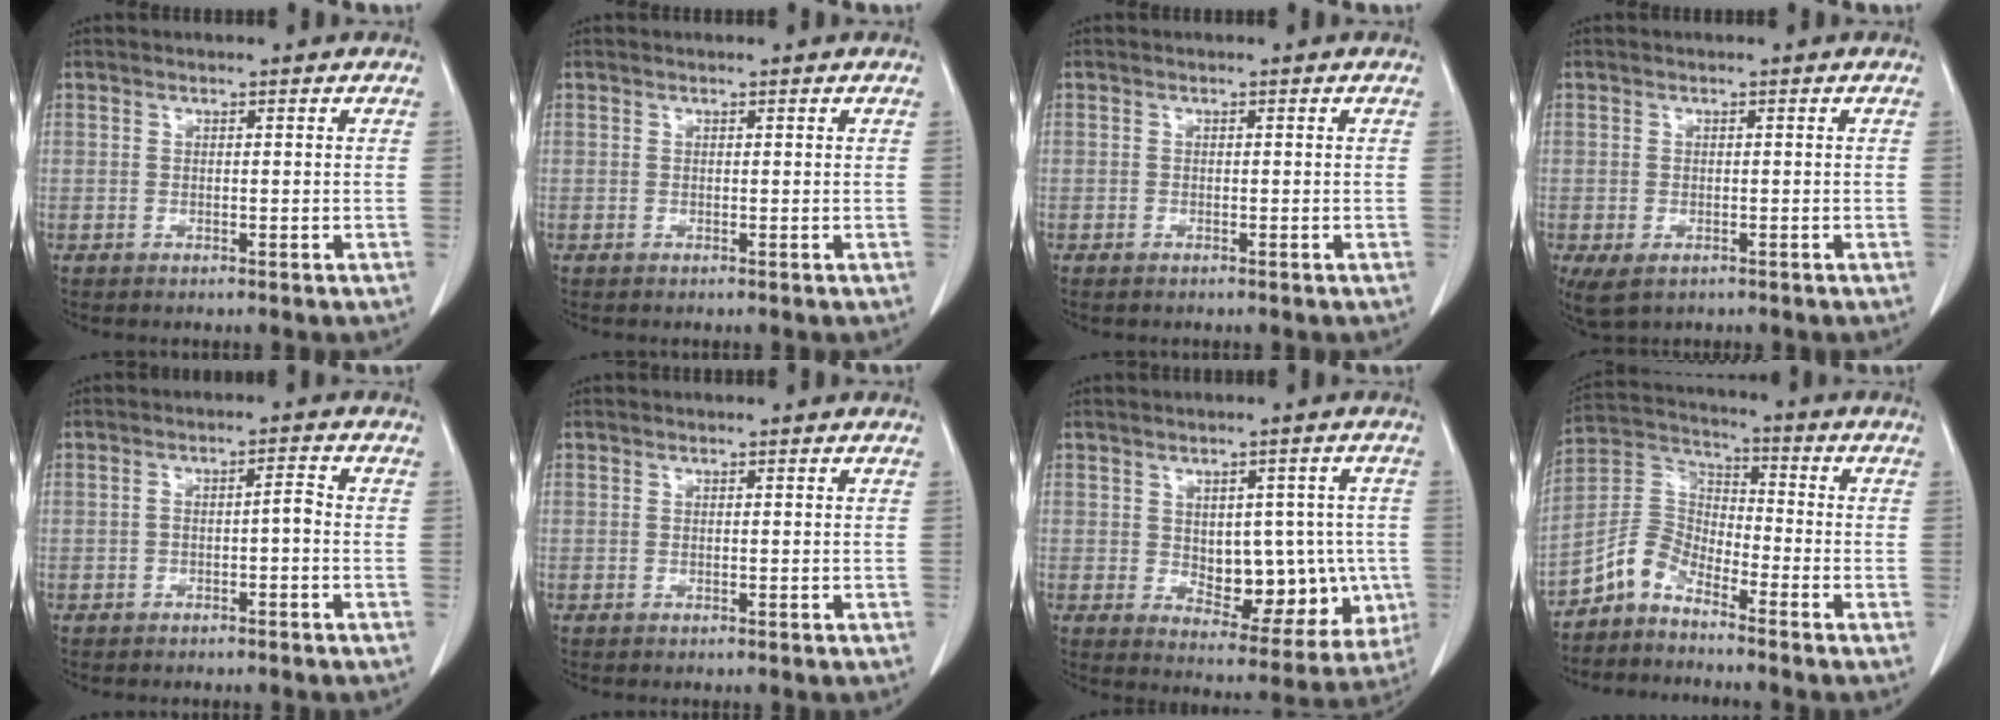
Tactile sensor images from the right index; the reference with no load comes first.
{"total": 0.0}
{"total": 0.5, "force": [-0.4, 0.3, 0.2], "torque": [-0.006, 0.000, -0.008]}
{"total": 4.0, "force": [-2.1, 2.4, 2.4], "torque": [-0.050, -0.010, -0.027]}
{"total": 2.5, "force": [-0.9, 0.5, 2.3], "torque": [-0.036, 0.012, -0.014]}
{"total": 0.0}
{"total": 12.0, "force": [-1.0, 6.9, 9.8], "torque": [-0.114, 0.010, 0.012]}
{"total": 6.4, "force": [-5.3, 2.6, 2.4], "torque": [-0.059, 0.024, -0.114]}